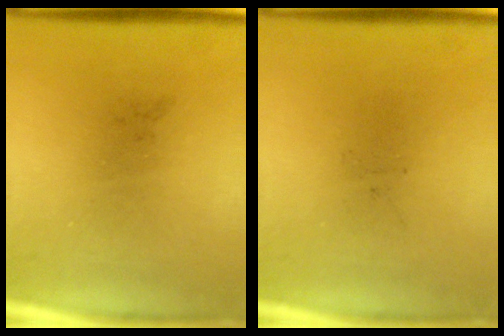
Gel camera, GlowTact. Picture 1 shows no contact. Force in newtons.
{"total": 0.0}